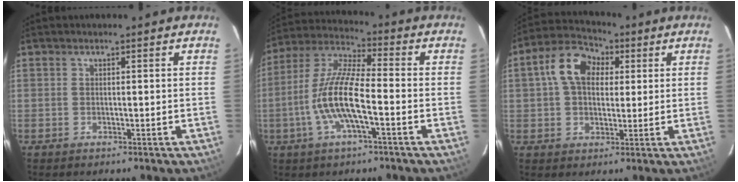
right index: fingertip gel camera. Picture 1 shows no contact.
{"total": 12.5, "force": [-3.6, 2.7, 11.7], "torque": [-0.242, -0.001, -0.073]}
{"total": 11.0, "force": [3.1, 7.4, 7.5], "torque": [-0.150, 0.040, 0.046]}